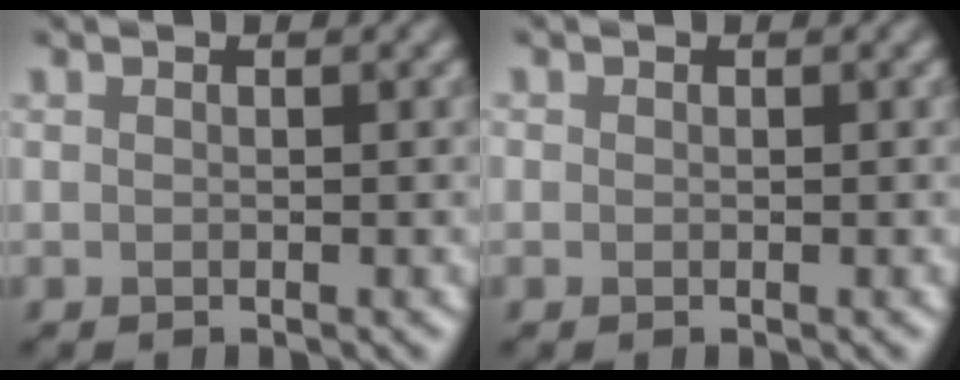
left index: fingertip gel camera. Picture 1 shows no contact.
{"total": 0.7, "force": [-0.3, -0.3, -0.6], "torque": [0.001, -0.004, 0.008]}